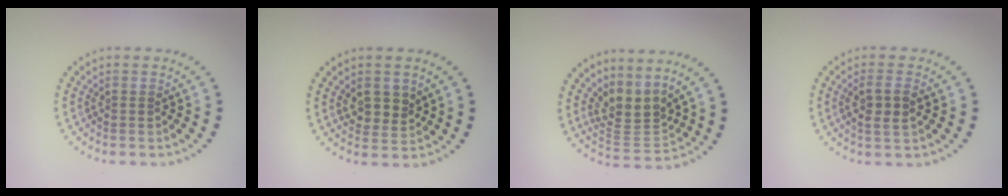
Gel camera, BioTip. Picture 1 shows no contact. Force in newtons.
{"total": 2.6, "press": 2.4, "slide": 1.0}
{"total": 3.4, "press": 2.6, "slide": 2.2}
{"total": 2.4, "press": 2.3, "slide": 0.8}